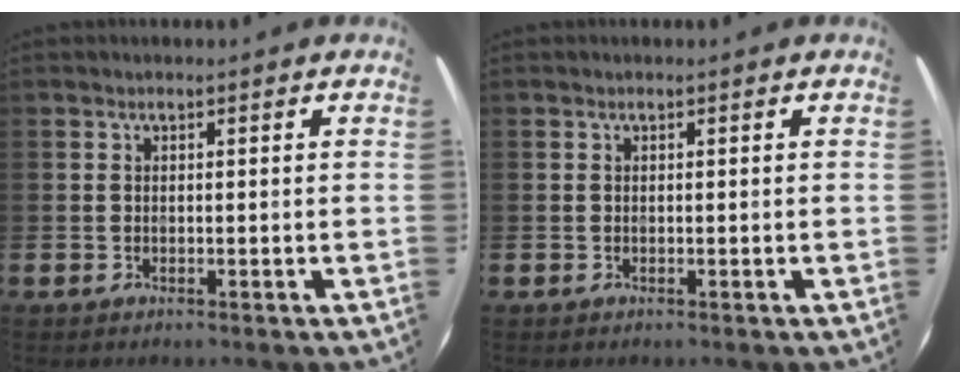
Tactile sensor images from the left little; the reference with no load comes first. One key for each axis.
{"total": 0.0}